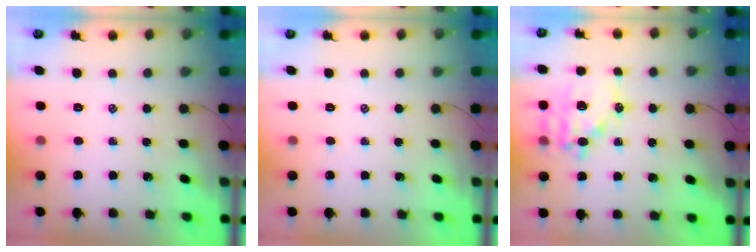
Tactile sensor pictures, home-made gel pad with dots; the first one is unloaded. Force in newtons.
{"total": 0.0}
{"total": 16.1, "press": 15.8, "slide": 3.4}